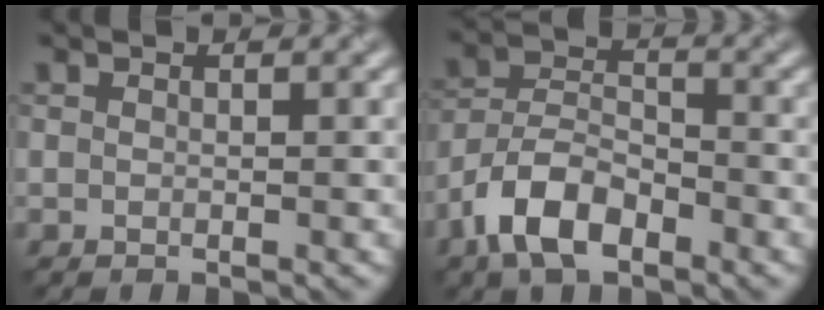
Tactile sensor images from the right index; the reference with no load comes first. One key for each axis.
{"total": 6.1, "fx": -3.7, "fy": 3.1, "fz": 3.8, "tx": -0.065, "ty": 0.010, "tz": -0.078}